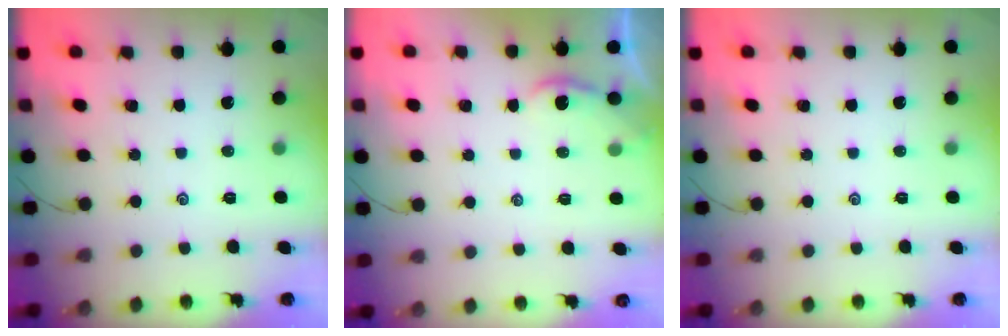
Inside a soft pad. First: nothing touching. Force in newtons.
{"total": 1.2, "press": 1.2, "slide": 0.2}
{"total": 0.0}